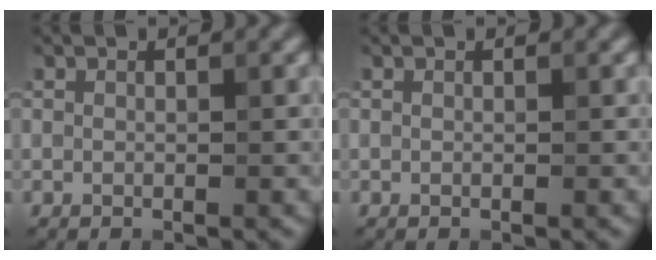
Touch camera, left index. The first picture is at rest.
{"total": 0.0}